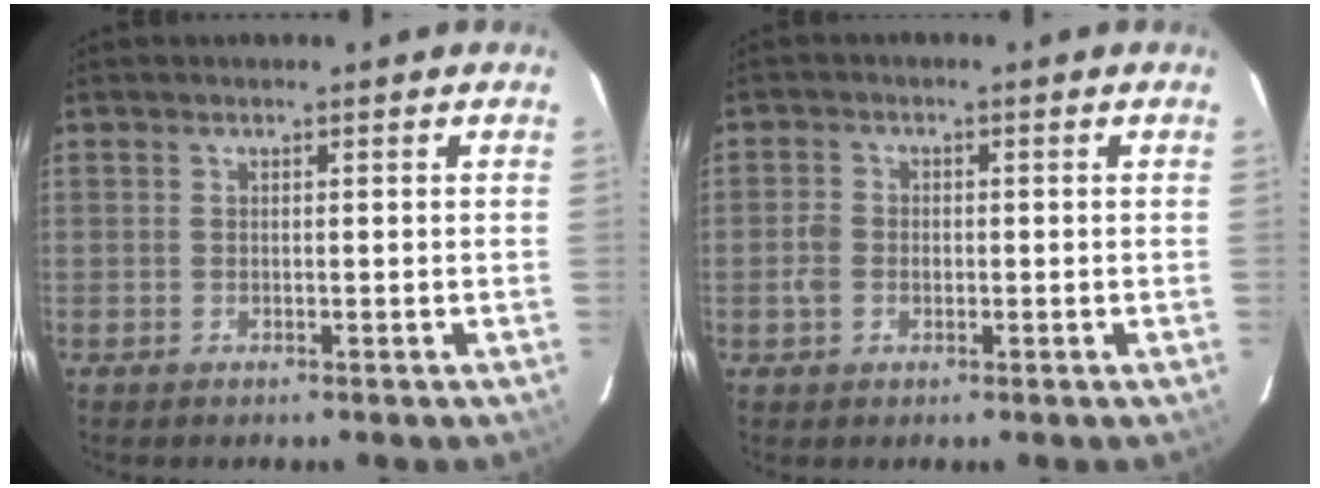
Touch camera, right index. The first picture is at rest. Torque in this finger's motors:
{"motor_torque": [0.34, 0.06, 0.19, 0.06]}